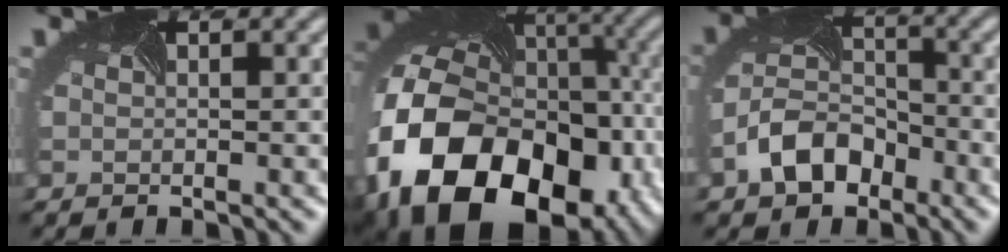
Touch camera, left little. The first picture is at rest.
{"total": 20.2, "force": [-6.1, 15.2, 11.8], "torque": [-0.273, -0.056, -0.090]}
{"total": 4.7, "force": [-2.7, 3.3, 1.9], "torque": [-0.042, 0.006, -0.060]}